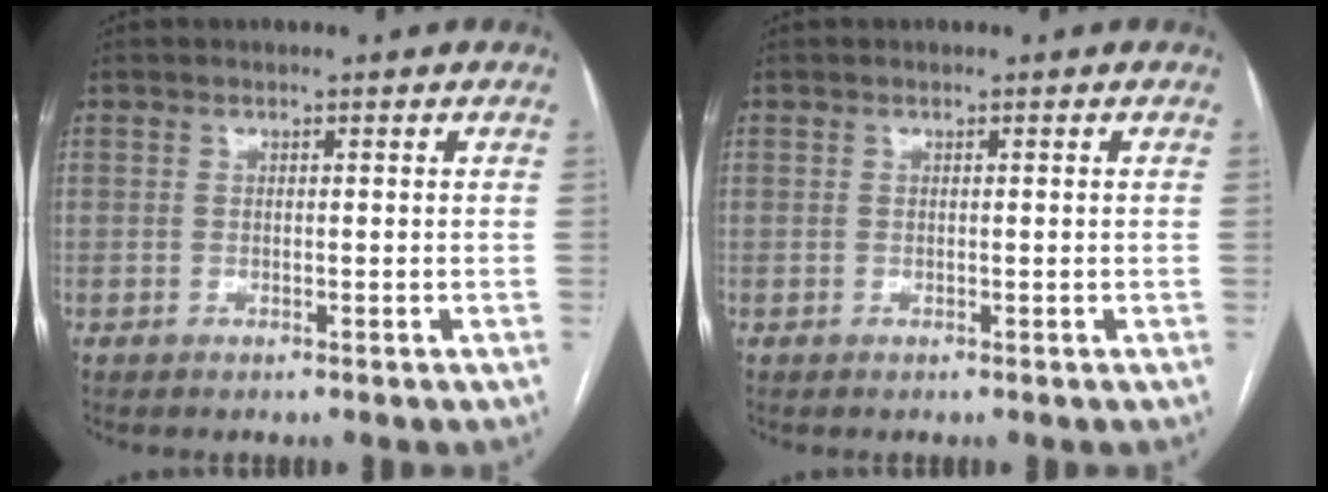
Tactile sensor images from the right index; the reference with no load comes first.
{"total": 0.0}